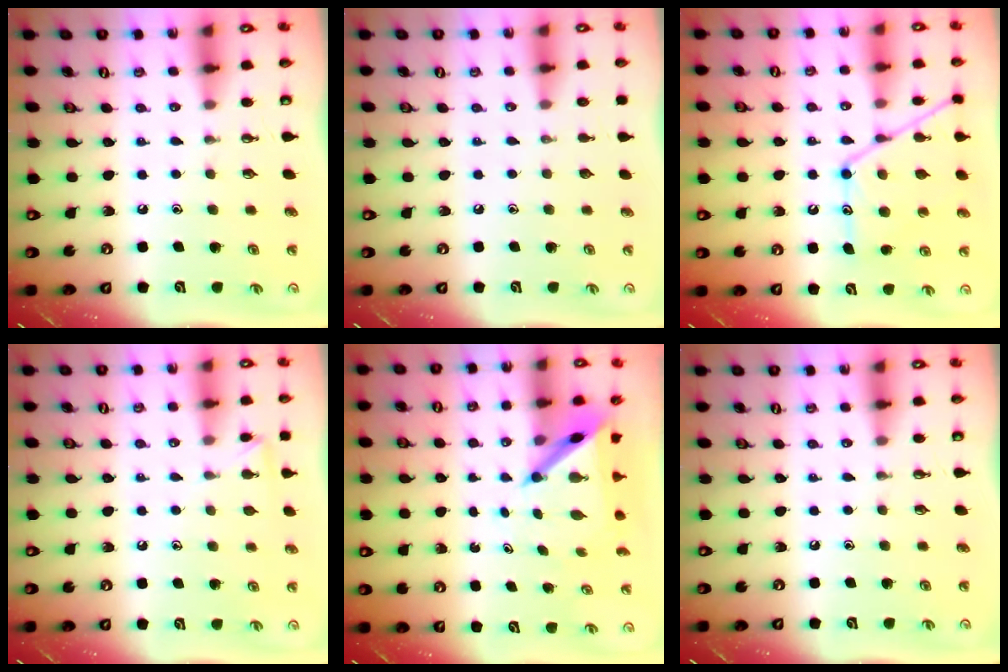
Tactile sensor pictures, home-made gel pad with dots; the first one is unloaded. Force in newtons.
{"total": 0.0}
{"total": 13.9, "press": 13.9, "slide": 1.2}
{"total": 3.9, "press": 3.9, "slide": 0.6}
{"total": 6.4, "press": 6.4, "slide": 0.6}
{"total": 0.0}